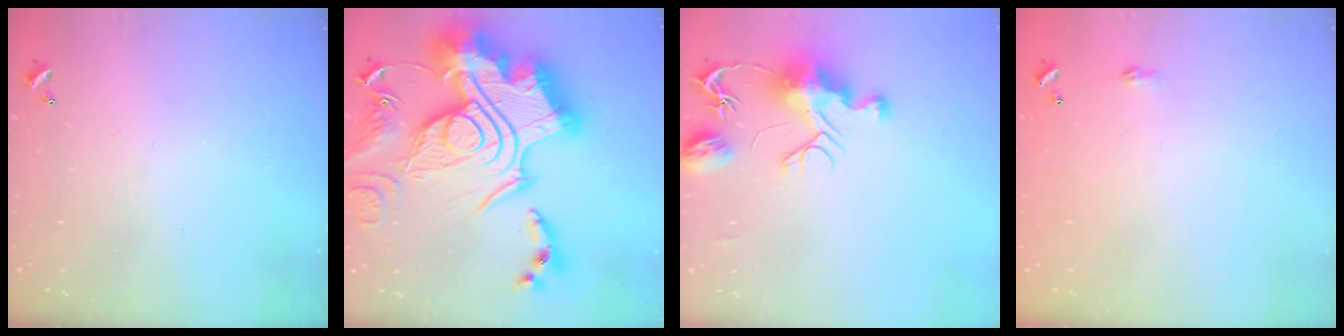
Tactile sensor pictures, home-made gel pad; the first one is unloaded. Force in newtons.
{"total": 0.8, "press": 0.8, "slide": 0.0}
{"total": 11.9, "press": 11.8, "slide": 1.1}
{"total": 2.3, "press": 2.3, "slide": 0.4}